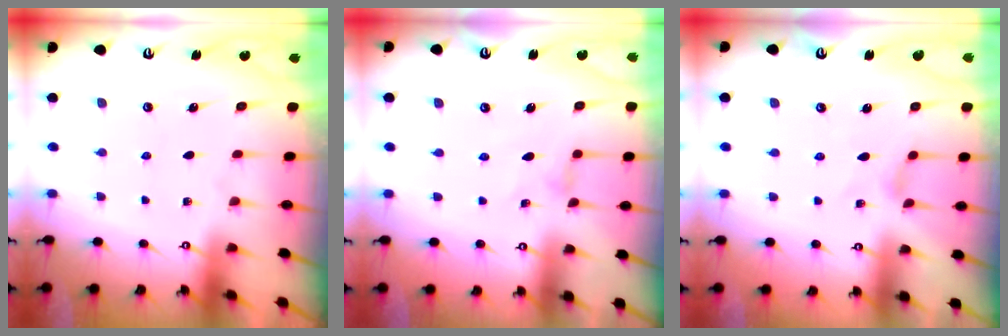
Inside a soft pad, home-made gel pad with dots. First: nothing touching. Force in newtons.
{"total": 0.9, "press": 0.8, "slide": 0.4}
{"total": 0.5, "press": 0.5, "slide": 0.2}